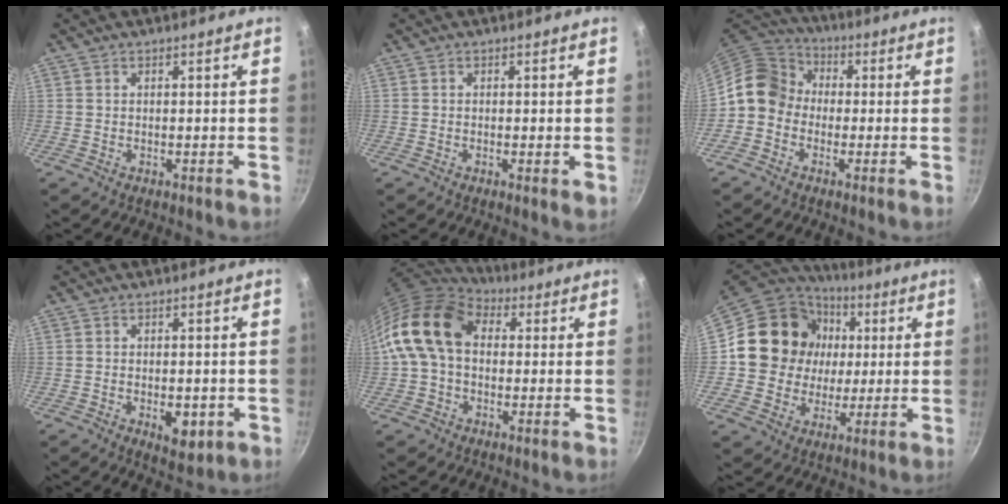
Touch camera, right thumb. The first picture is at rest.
{"total": 1.3, "force": [-0.1, 0.3, 1.3], "torque": [-0.019, -0.003, -0.005]}
{"total": 9.7, "force": [-0.7, 8.4, 4.8], "torque": [-0.054, 0.030, -0.039]}
{"total": 5.5, "force": [-1.6, 2.9, 4.4], "torque": [-0.048, 0.000, -0.015]}
{"total": 14.7, "force": [2.1, 10.5, 10.1], "torque": [-0.163, 0.023, 0.019]}
{"total": 18.3, "force": [2.7, 16.6, 7.2], "torque": [-0.112, 0.016, 0.044]}